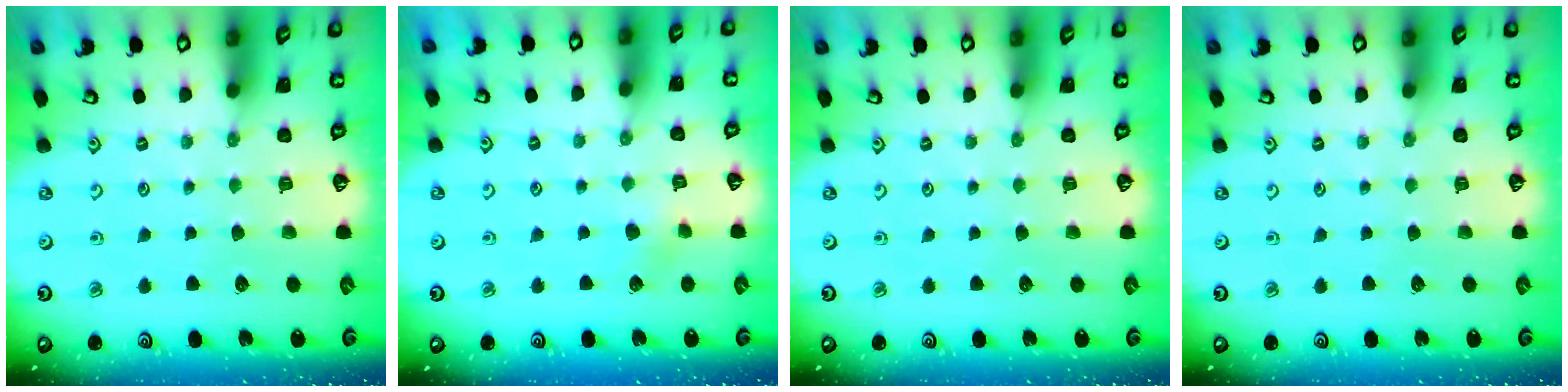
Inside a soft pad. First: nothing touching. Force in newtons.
{"total": 4.0, "press": 3.9, "slide": 0.8}
{"total": 0.0}
{"total": 0.0}